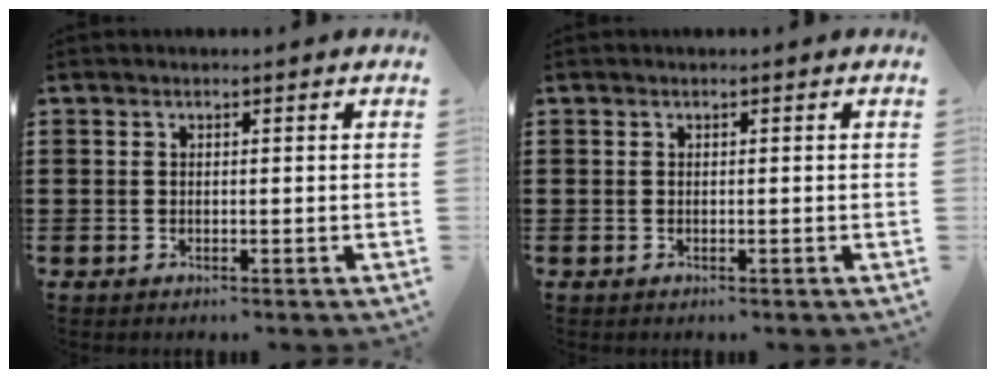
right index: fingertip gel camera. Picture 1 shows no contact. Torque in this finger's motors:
{"motor_torque": [-0.04, 0.04, 0.00, 0.00]}